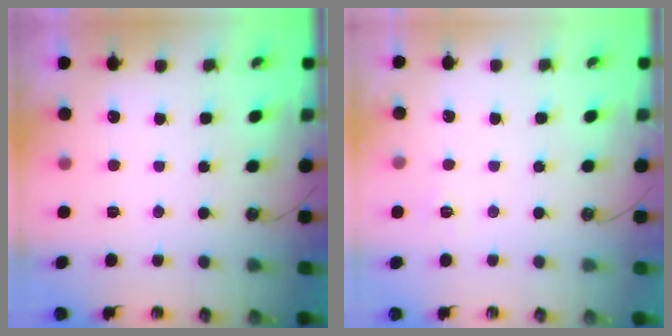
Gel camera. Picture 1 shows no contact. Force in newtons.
{"total": 3.5, "press": 3.4, "slide": 0.4}